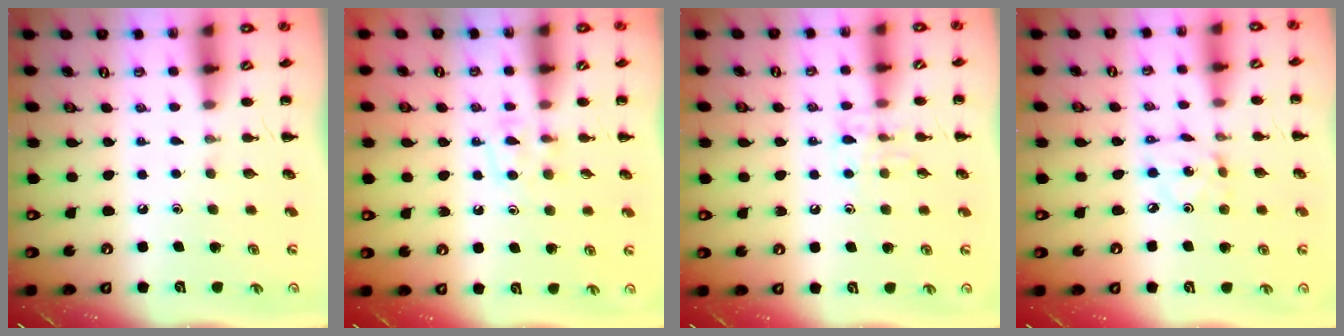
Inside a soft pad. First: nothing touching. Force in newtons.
{"total": 6.2, "press": 5.9, "slide": 1.8}
{"total": 7.1, "press": 7.1, "slide": 0.5}
{"total": 2.1, "press": 2.0, "slide": 0.6}